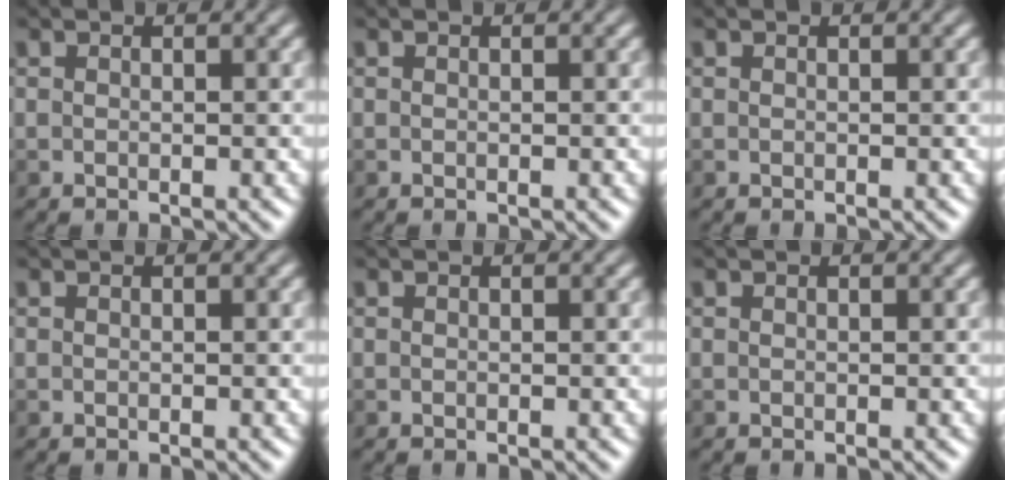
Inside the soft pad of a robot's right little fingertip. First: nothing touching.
{"total": 0.0}
{"total": 0.0}
{"total": 0.0}
{"total": 0.0}
{"total": 0.0}